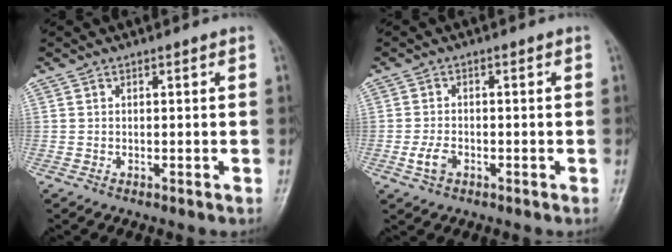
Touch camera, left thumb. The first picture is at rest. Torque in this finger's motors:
{"motor_torque": [-0.28, 0.49, 0.42, 0.21, 0.04]}